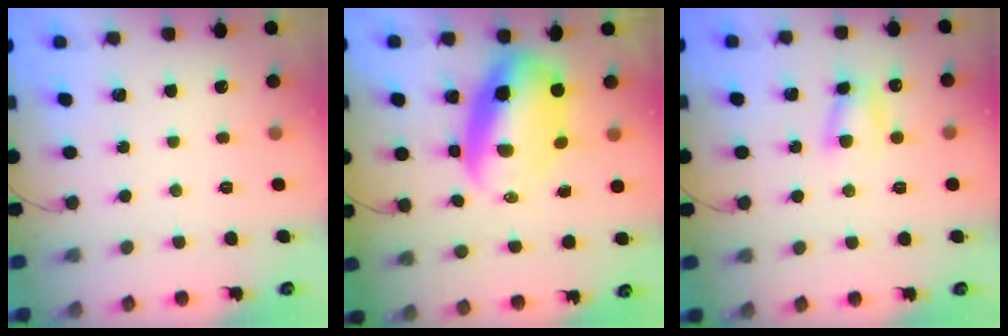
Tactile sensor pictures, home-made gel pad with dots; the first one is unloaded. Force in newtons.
{"total": 10.2, "press": 9.9, "slide": 2.6}
{"total": 5.2, "press": 5.2, "slide": 0.7}